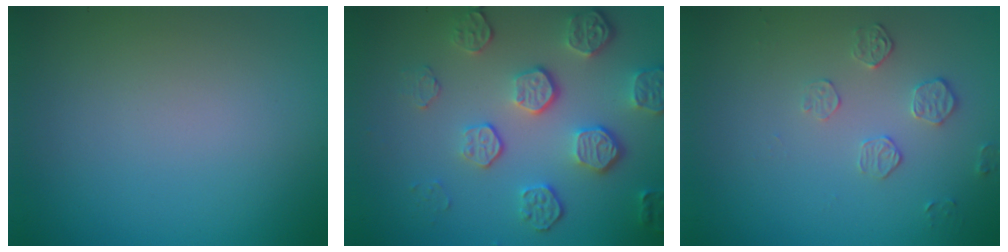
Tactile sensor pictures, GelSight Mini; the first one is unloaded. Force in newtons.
{"total": 5.4, "press": 4.1, "slide": 3.4}
{"total": 1.7, "press": 1.0, "slide": 1.4}